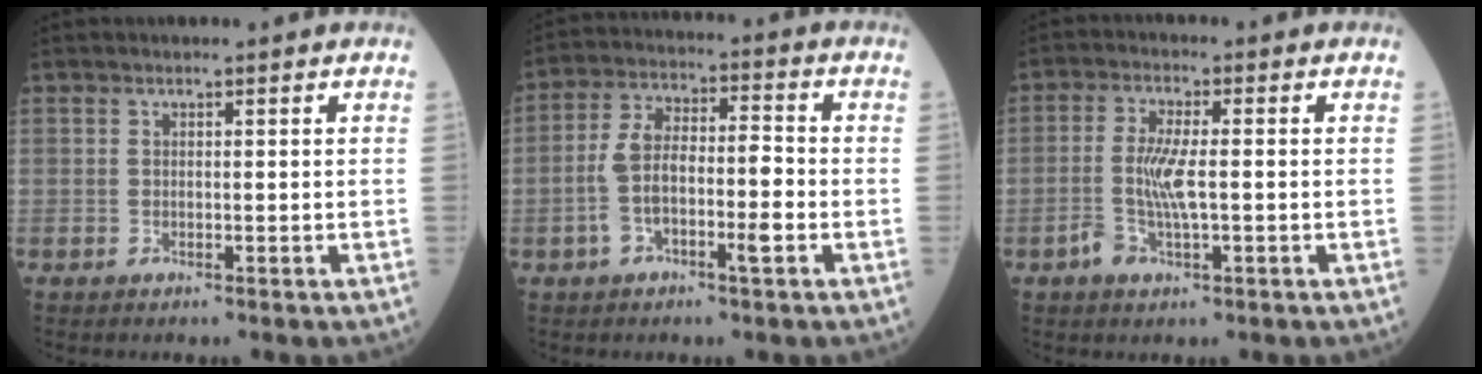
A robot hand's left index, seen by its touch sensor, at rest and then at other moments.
{"total": 8.8, "force": [-2.7, 2.8, 7.9], "torque": [-0.166, 0.027, -0.052]}
{"total": 5.1, "force": [-1.0, 1.2, 4.9], "torque": [-0.113, -0.003, -0.019]}